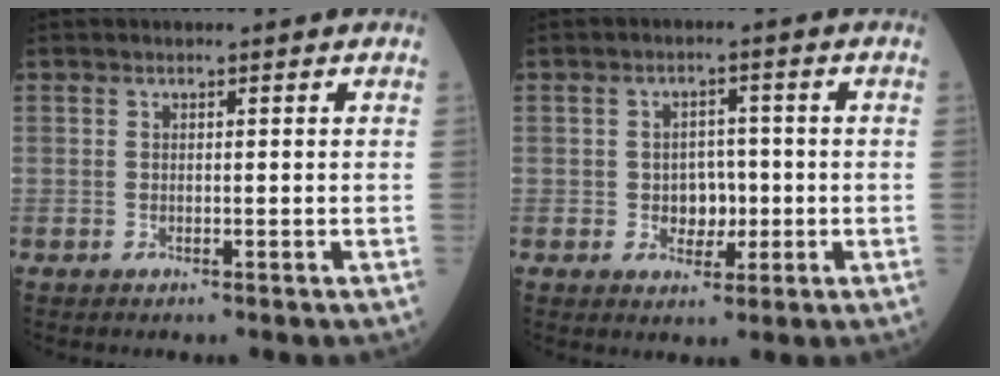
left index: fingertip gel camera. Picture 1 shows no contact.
{"total": 4.0, "force": [-0.7, 2.9, 2.6], "torque": [-0.036, 0.008, -0.007]}